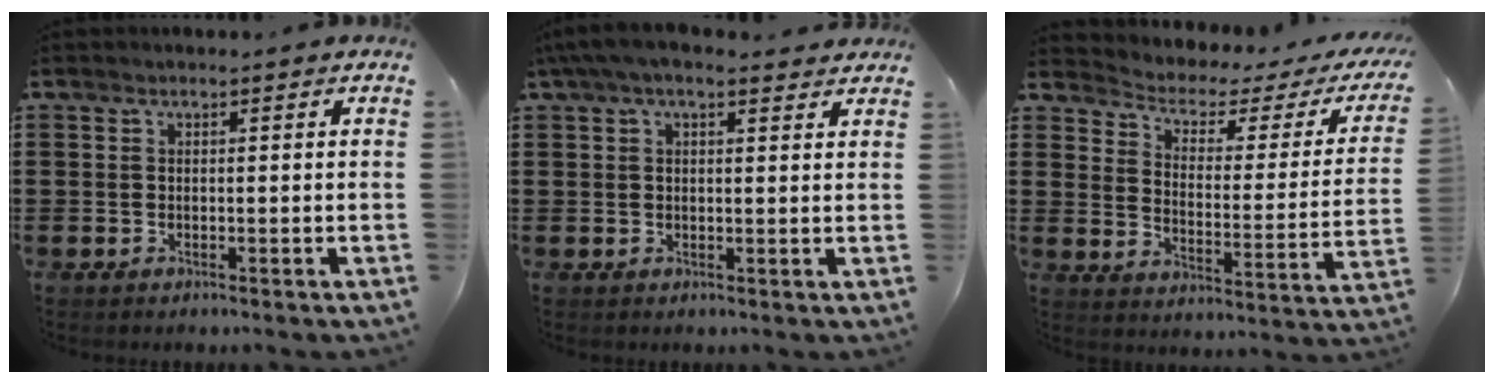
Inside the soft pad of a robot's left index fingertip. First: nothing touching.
{"total": 4.4, "force": [3.2, 1.1, 2.8], "torque": [-0.062, 0.003, 0.058]}
{"total": 2.3, "force": [1.5, 1.0, 1.5], "torque": [-0.046, -0.021, 0.014]}